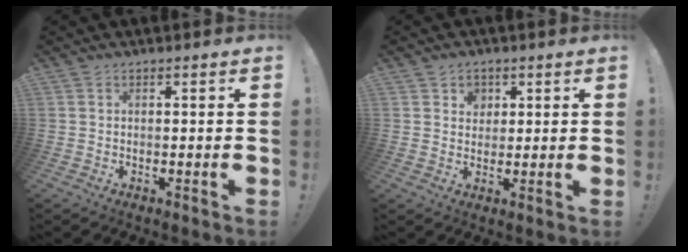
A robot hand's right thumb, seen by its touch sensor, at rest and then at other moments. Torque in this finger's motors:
{"motor_torque": [-0.05, 0.21, 0.21, 0.02, -0.02]}